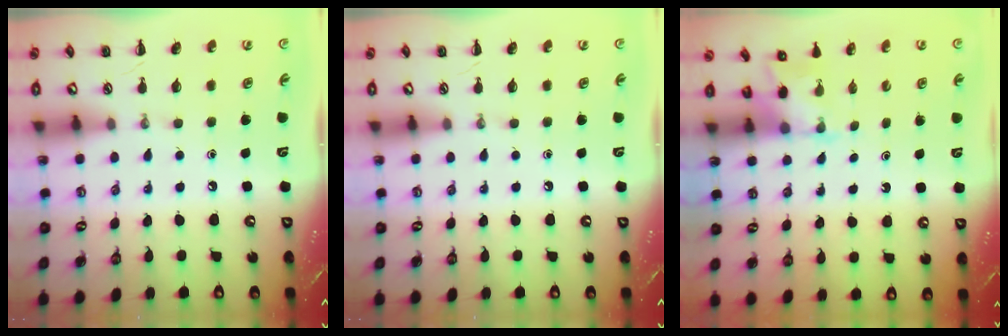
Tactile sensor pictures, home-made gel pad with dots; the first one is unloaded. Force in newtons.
{"total": 0.0}
{"total": 2.1, "press": 2.0, "slide": 0.6}